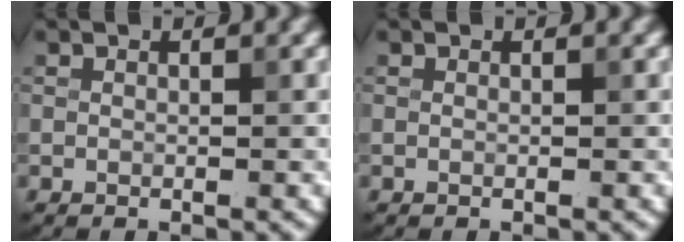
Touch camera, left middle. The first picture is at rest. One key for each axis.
{"total": 0.0}